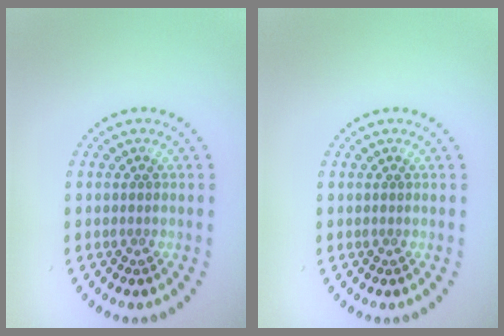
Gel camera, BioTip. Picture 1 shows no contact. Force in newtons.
{"total": 0.0}